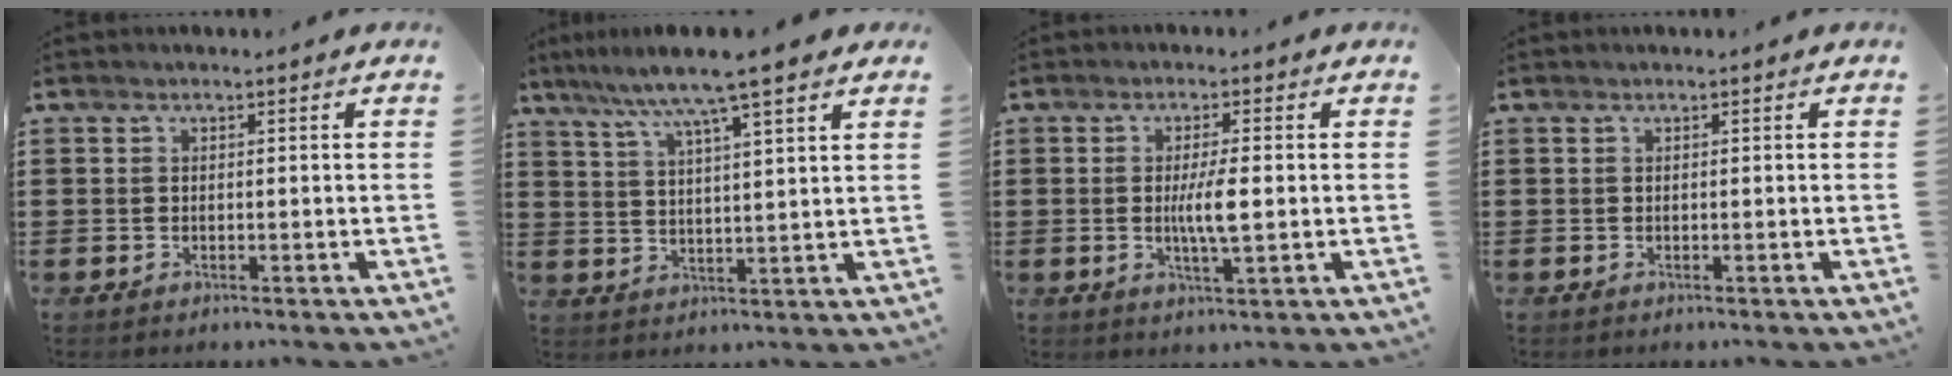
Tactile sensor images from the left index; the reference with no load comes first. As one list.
[{"total": 7.7, "force": [6.1, -0.3, 4.8], "torque": [-0.112, -0.023, 0.103]}, {"total": 4.8, "force": [-0.1, 0.8, 4.7], "torque": [-0.092, -0.003, -0.007]}, {"total": 0.0}]